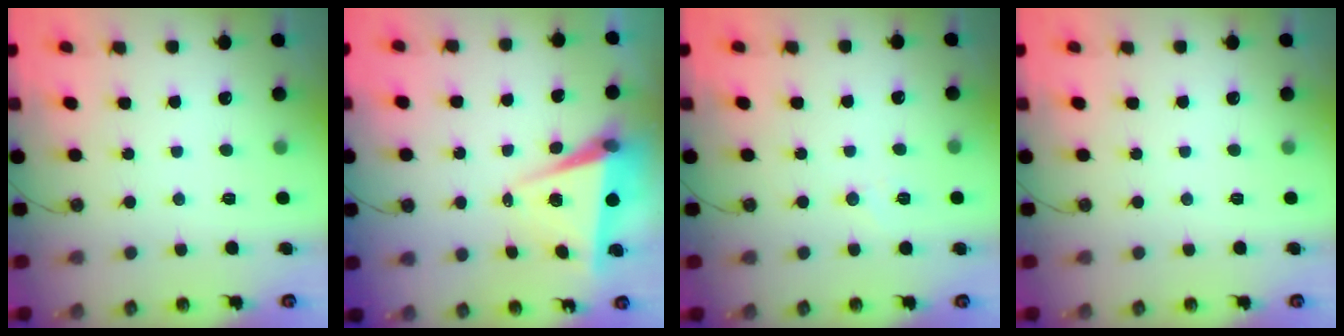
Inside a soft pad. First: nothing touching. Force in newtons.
{"total": 6.0, "press": 4.2, "slide": 4.3}
{"total": 4.3, "press": 4.1, "slide": 1.3}
{"total": 0.0}